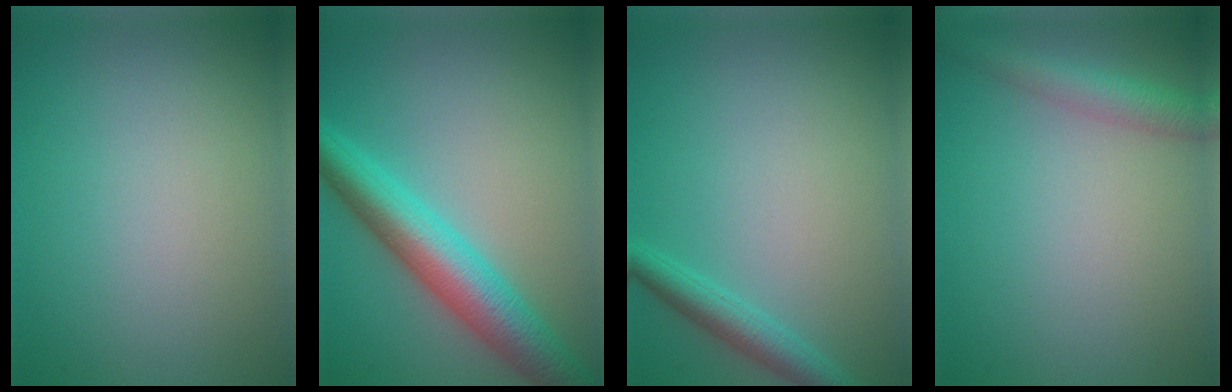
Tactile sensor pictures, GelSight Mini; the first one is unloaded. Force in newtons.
{"total": 7.0, "press": 7.0, "slide": 0.1}
{"total": 2.6, "press": 2.6, "slide": 0.2}
{"total": 3.0, "press": 3.0, "slide": 0.1}